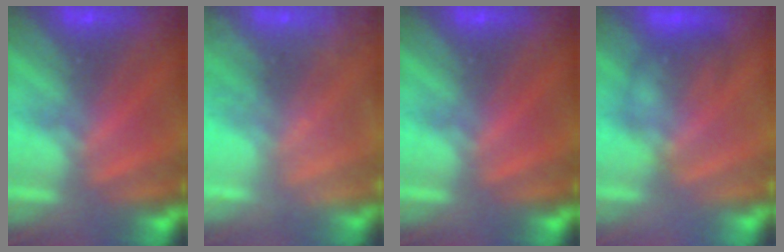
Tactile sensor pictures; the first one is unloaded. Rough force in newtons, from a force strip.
{"total": 2.3}
{"total": 0.0}
{"total": 1.7}